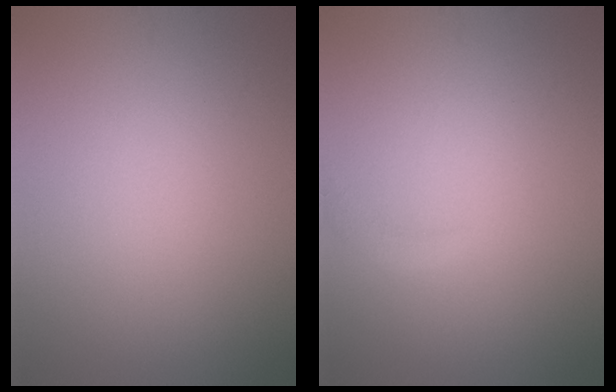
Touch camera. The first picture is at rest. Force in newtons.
{"total": 1.0, "press": 0.9, "slide": 0.2}